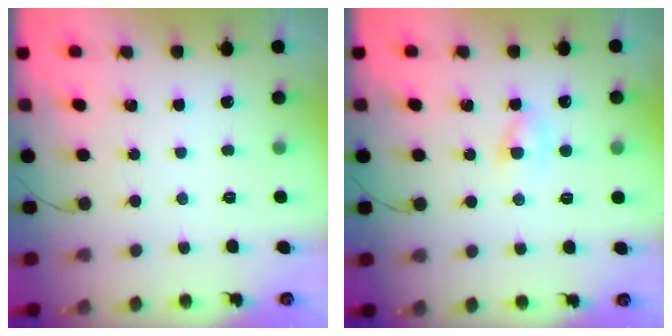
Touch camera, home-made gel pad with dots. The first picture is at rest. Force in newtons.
{"total": 2.4, "press": 2.1, "slide": 1.2}